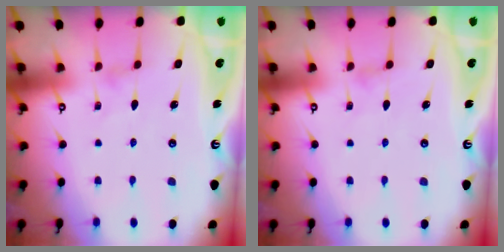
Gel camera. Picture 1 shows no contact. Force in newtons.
{"total": 0.7, "press": 0.7, "slide": 0.2}